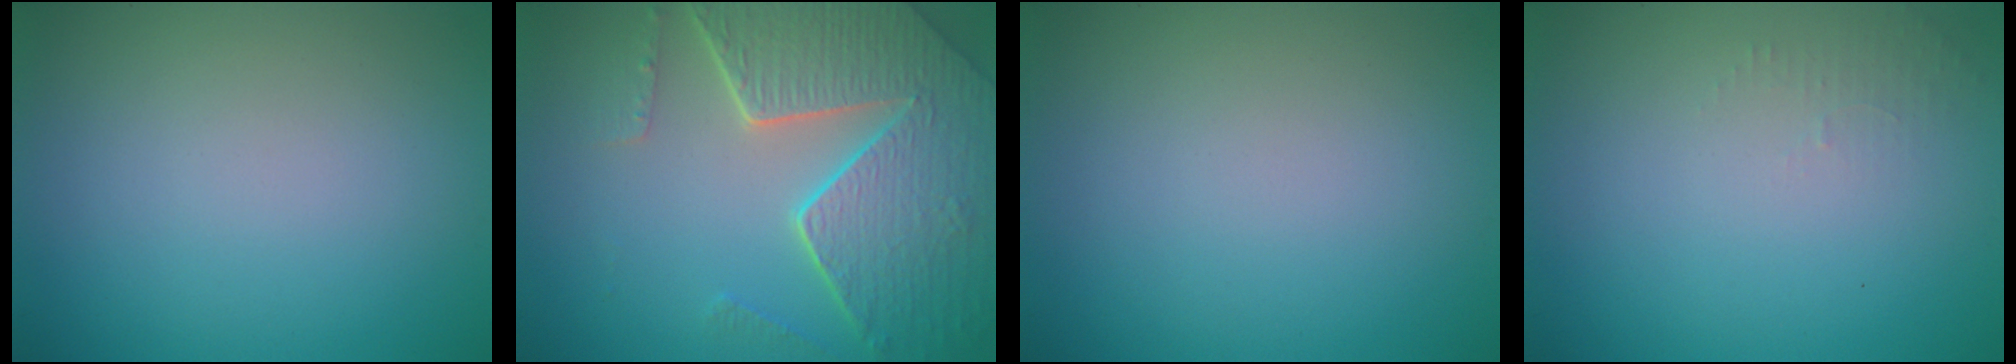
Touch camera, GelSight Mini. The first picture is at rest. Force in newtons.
{"total": 8.1, "press": 5.9, "slide": 5.6}
{"total": 0.0}
{"total": 1.0, "press": 0.9, "slide": 0.3}